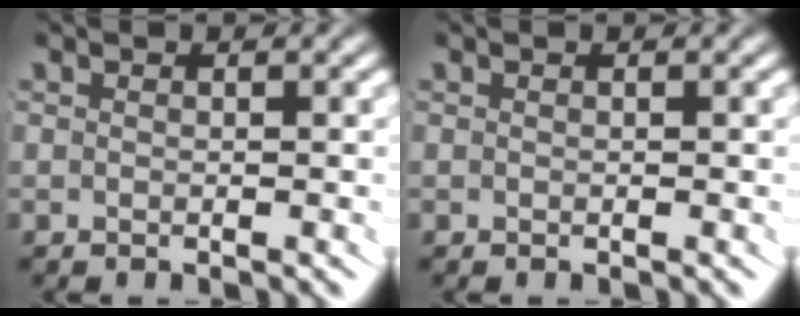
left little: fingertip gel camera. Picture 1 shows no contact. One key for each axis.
{"total": 0.0}